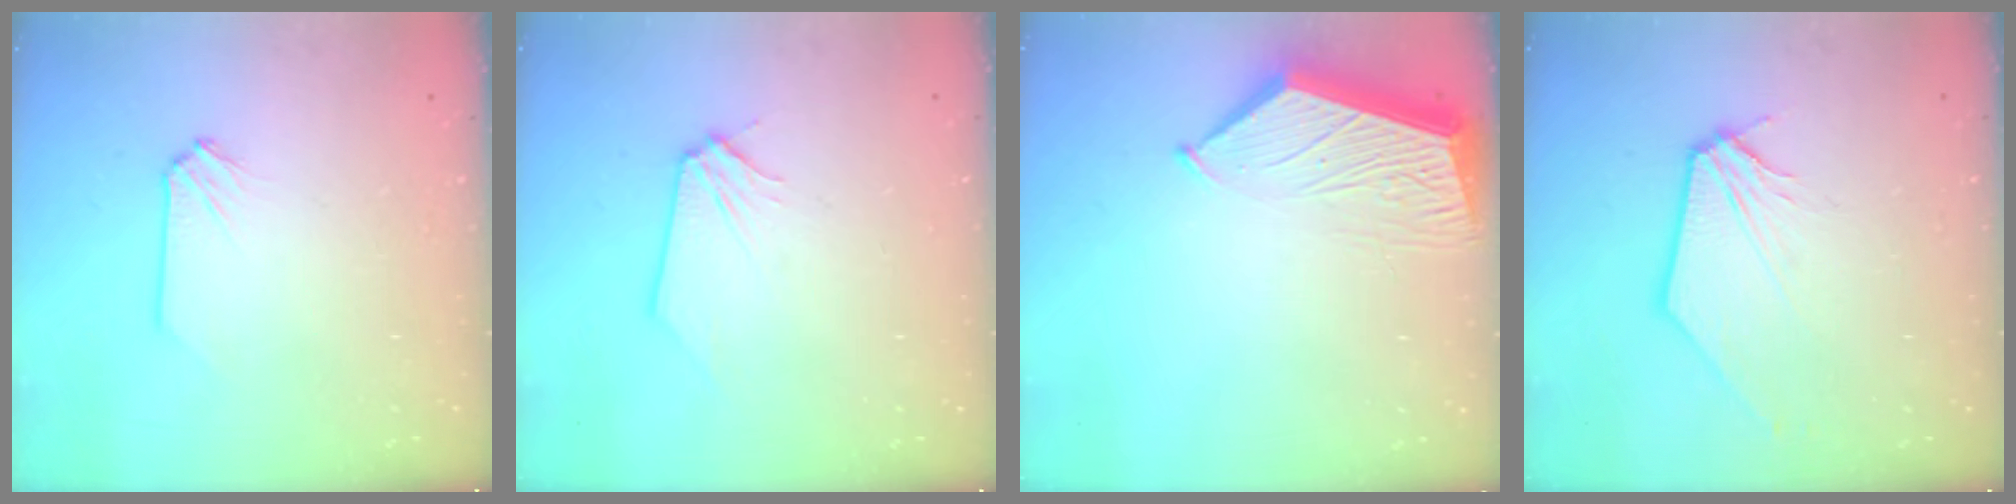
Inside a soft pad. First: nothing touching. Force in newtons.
{"total": 0.0}
{"total": 7.1, "press": 7.1, "slide": 0.8}
{"total": 2.5, "press": 2.5, "slide": 0.3}